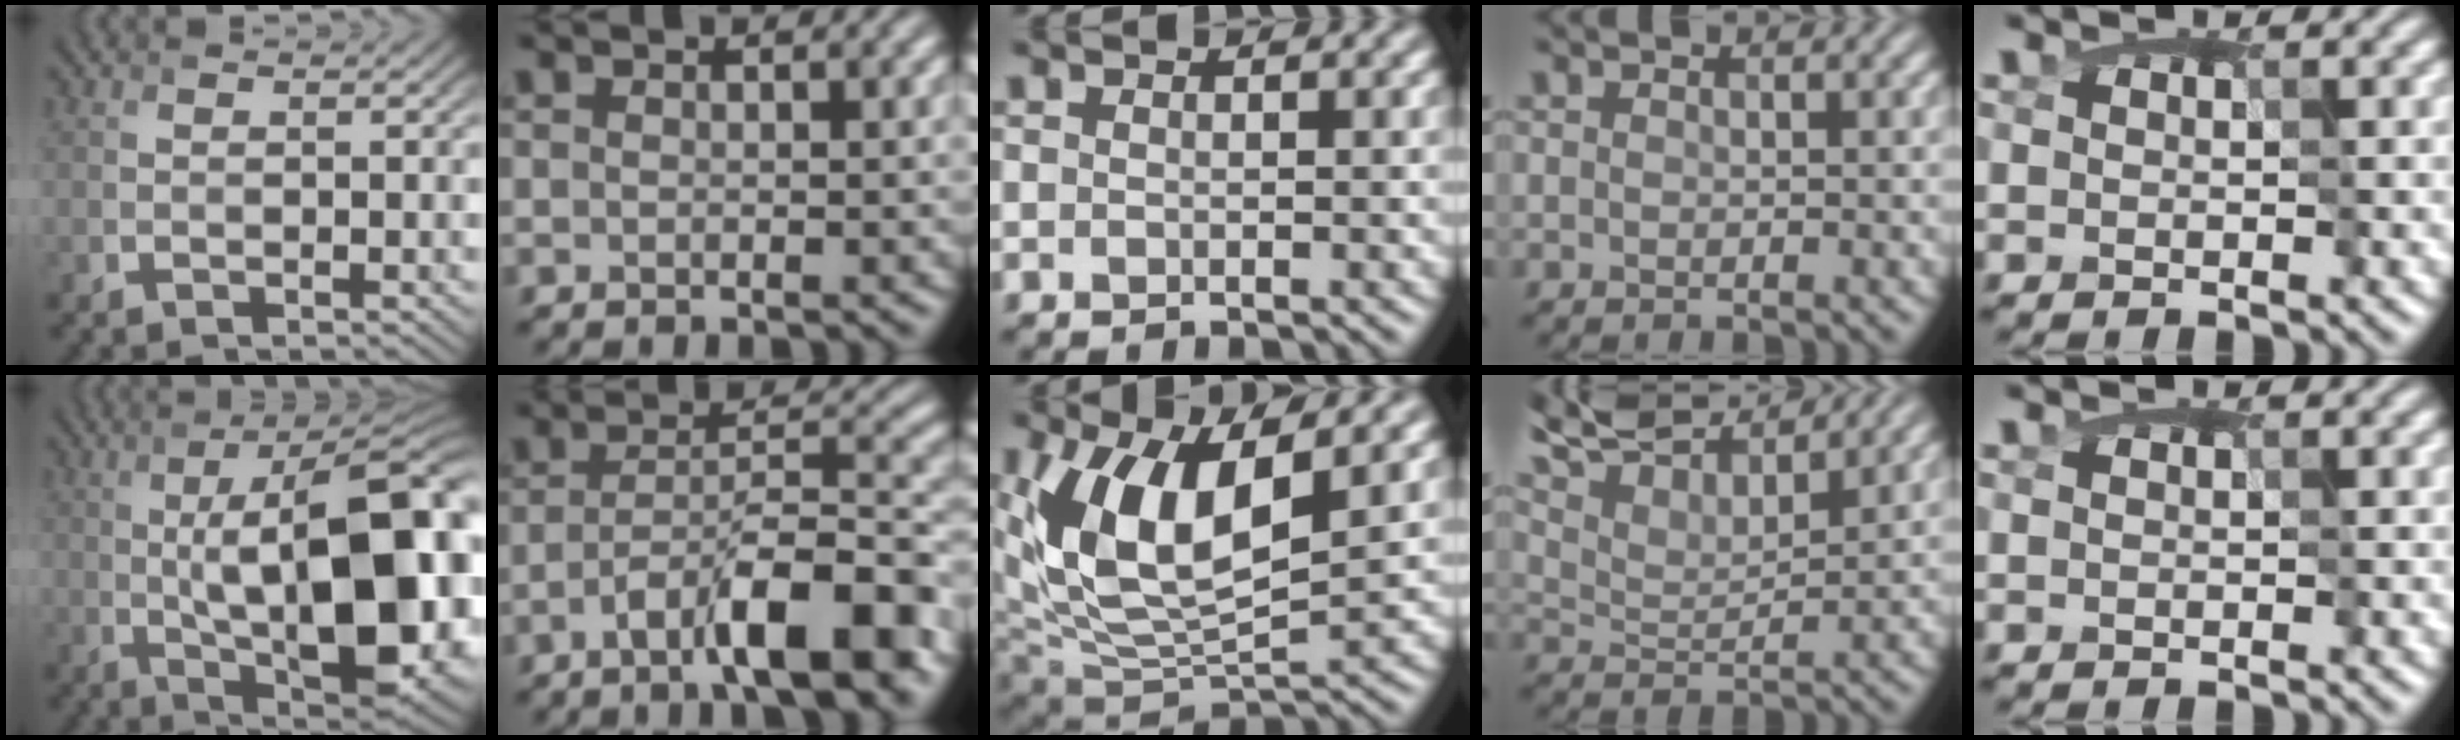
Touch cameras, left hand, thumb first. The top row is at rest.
{"thumb": {"total": 19.6, "force": [-0.8, 8.0, 17.8], "torque": [-0.251, 0.016, -0.022]}, "index": {"total": 9.0, "force": [-4.7, 2.4, 7.4], "torque": [-0.116, 0.015, -0.078]}, "middle": {"total": 9.3, "force": [3.0, 4.5, 7.6], "torque": [-0.155, -0.013, 0.055]}, "ring": {"total": 8.6, "force": [7.7, 1.7, 3.4], "torque": [-0.081, 0.019, 0.121]}}